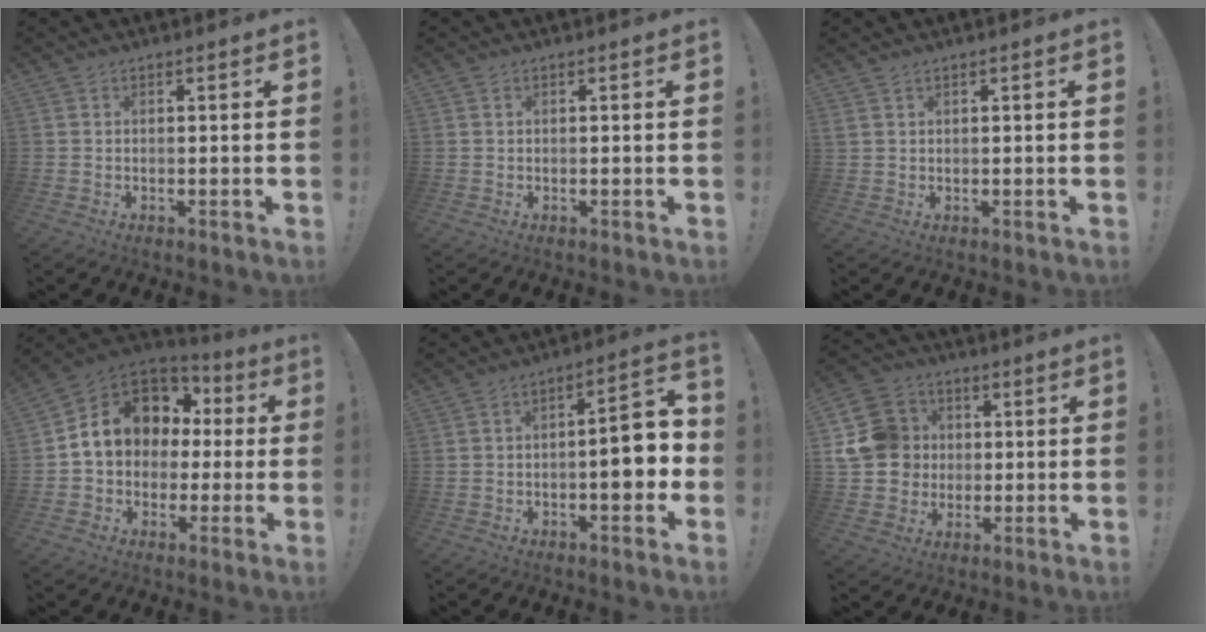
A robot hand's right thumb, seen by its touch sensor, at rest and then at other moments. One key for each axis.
{"total": 0.0}
{"total": 1.2, "fx": 0.9, "fy": 0.2, "fz": 0.8, "tx": -0.017, "ty": -0.001, "tz": 0.018}
{"total": 13.5, "fx": 3.2, "fy": 11.1, "fz": 7.0, "tx": -0.107, "ty": -0.005, "tz": 0.070}
{"total": 10.4, "fx": -2.4, "fy": 3.6, "fz": 9.5, "tx": -0.127, "ty": 0.012, "tz": -0.044}
{"total": 15.0, "fx": 1.8, "fy": 13.6, "fz": 6.0, "tx": -0.098, "ty": 0.005, "tz": 0.047}